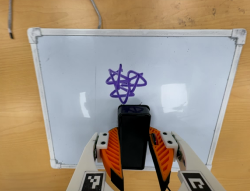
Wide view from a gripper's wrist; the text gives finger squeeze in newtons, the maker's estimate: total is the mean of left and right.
{"total": 8.4, "left": 6.6, "right": 10.2}